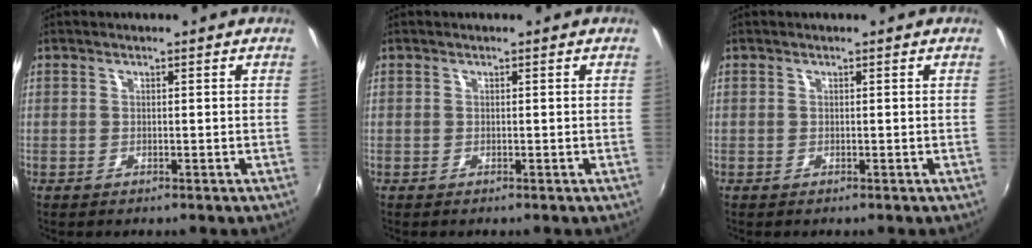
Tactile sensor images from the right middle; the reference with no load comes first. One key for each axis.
{"total": 0.0}
{"total": 0.0}